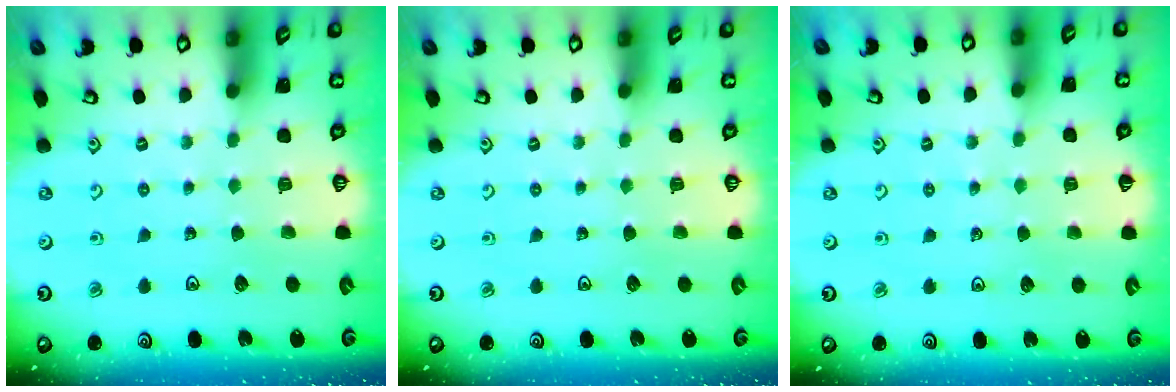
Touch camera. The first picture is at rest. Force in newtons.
{"total": 0.0}
{"total": 2.1, "press": 2.1, "slide": 0.4}